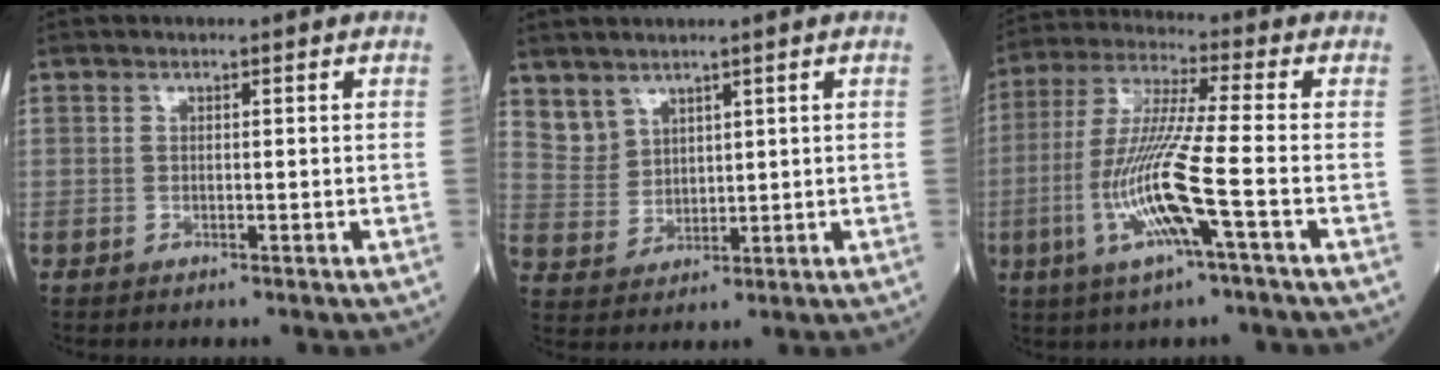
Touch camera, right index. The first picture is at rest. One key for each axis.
{"total": 4.2, "fx": 3.2, "fy": 2.6, "fz": 0.3, "tx": -0.013, "ty": 0.007, "tz": 0.077}
{"total": 12.9, "fx": -4.1, "fy": -0.3, "fz": 12.2, "tx": -0.256, "ty": -0.008, "tz": -0.086}